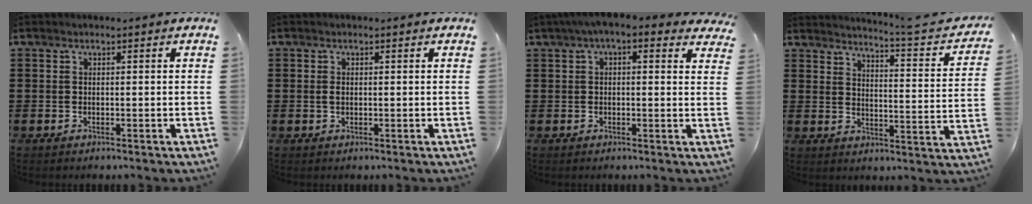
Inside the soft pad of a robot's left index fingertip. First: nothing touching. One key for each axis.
{"total": 0.8, "fx": 0.1, "fy": 0.5, "fz": 0.7, "tx": -0.016, "ty": 0.002, "tz": 0.001}
{"total": 3.5, "fx": 2.0, "fy": 1.0, "fz": 2.7, "tx": -0.056, "ty": 0.003, "tz": 0.033}
{"total": 4.2, "fx": 3.7, "fy": -0.7, "fz": 1.8, "tx": -0.040, "ty": -0.039, "tz": 0.050}